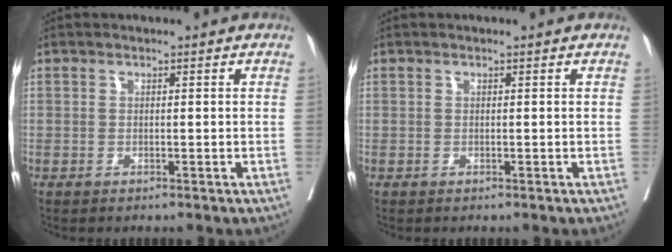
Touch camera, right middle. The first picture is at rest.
{"total": 0.0}